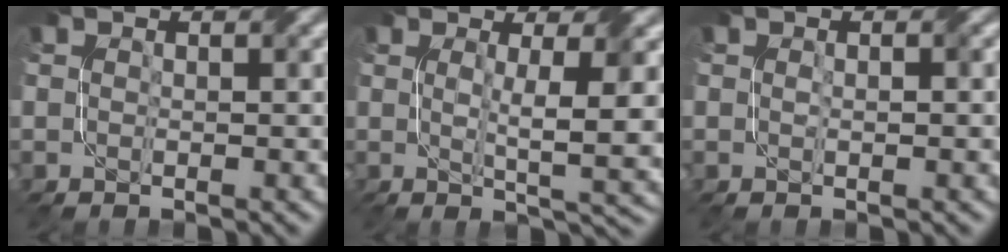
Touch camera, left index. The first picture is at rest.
{"total": 5.4, "force": [0.8, 1.0, 5.2], "torque": [-0.083, -0.010, 0.016]}
{"total": 0.9, "force": [0.0, 0.2, 0.9], "torque": [-0.019, 0.002, 0.001]}